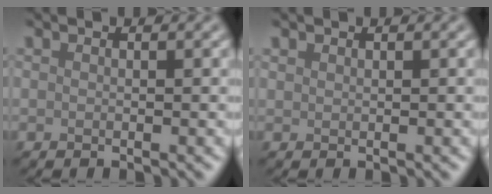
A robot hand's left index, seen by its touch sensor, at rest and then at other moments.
{"total": 0.5, "force": [0.5, 0.3, 0.0], "torque": [0.000, 0.001, 0.012]}